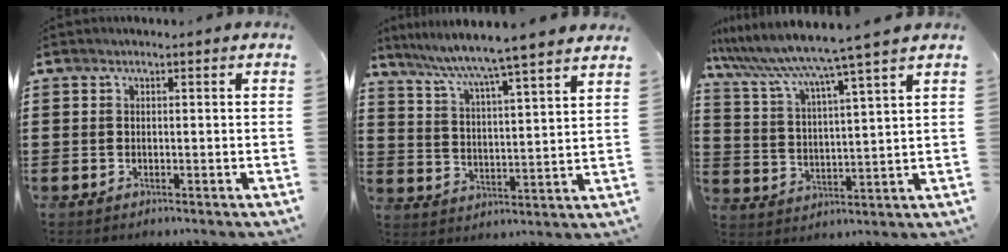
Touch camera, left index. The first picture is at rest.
{"total": 5.9, "force": [5.3, -1.4, 2.4], "torque": [-0.070, -0.043, 0.081]}
{"total": 7.0, "force": [6.2, -1.3, 3.1], "torque": [-0.086, -0.050, 0.098]}